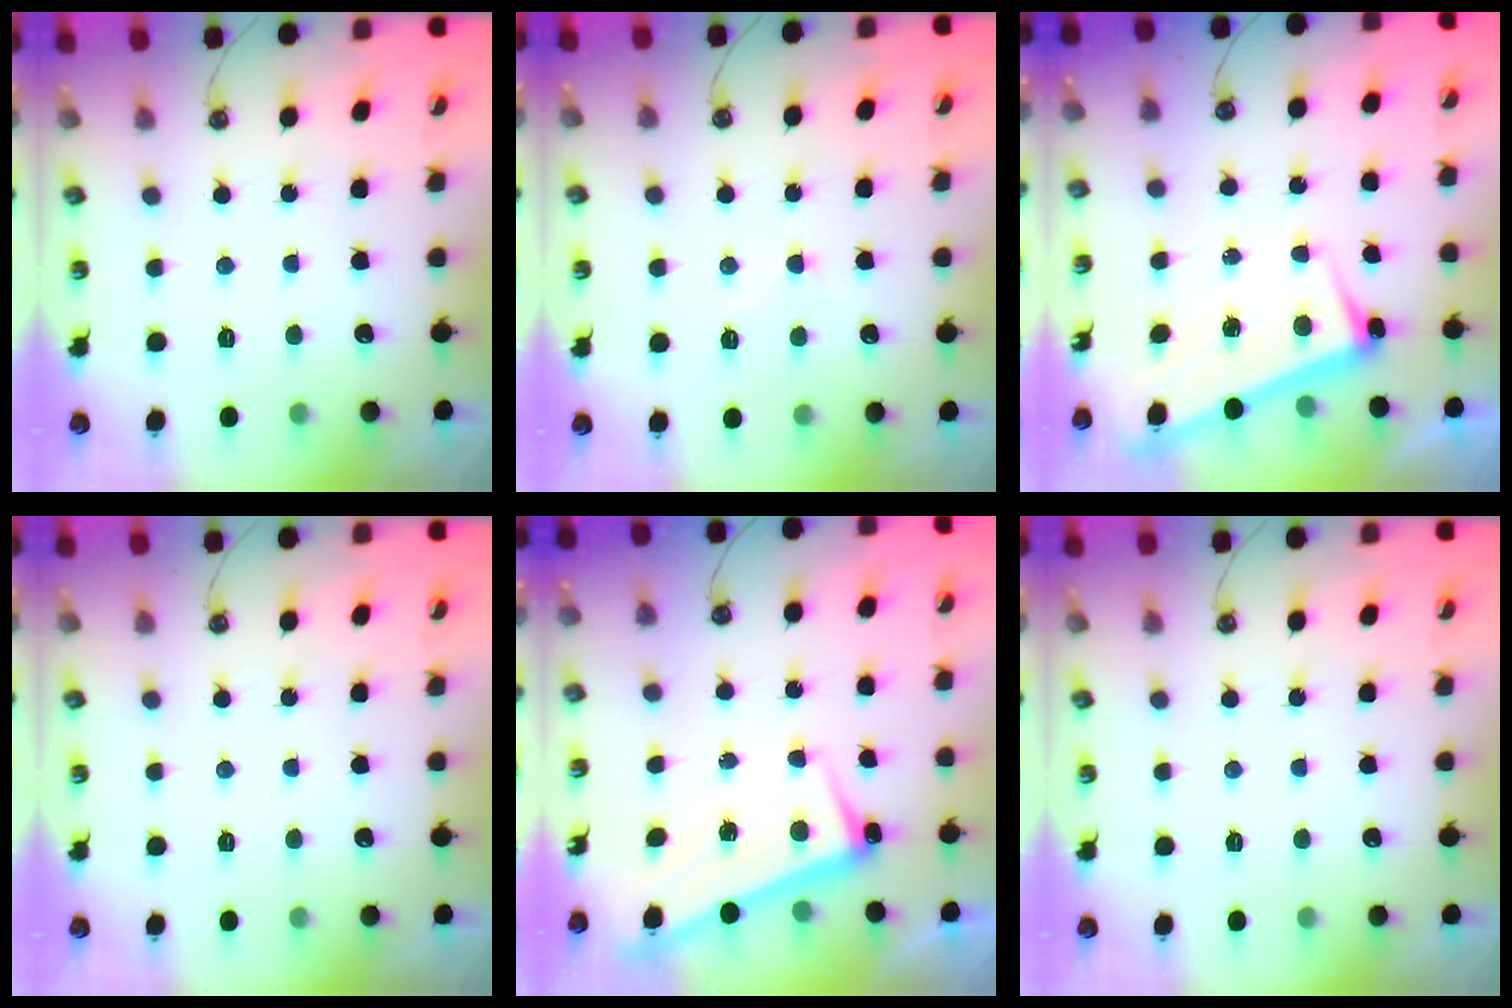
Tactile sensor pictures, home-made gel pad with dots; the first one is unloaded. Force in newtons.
{"total": 0.9, "press": 0.5, "slide": 0.7}
{"total": 2.6, "press": 2.5, "slide": 0.6}
{"total": 0.0}
{"total": 2.4, "press": 2.3, "slide": 0.9}
{"total": 0.0}